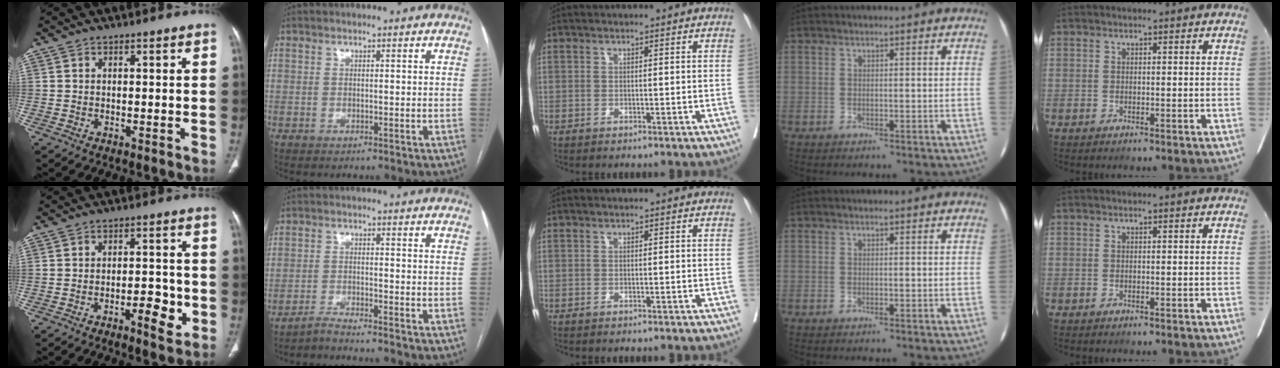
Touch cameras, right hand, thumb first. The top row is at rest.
{"thumb": {"total": 6.1, "force": [-2.1, 2.4, 5.1], "torque": [-0.064, 0.012, -0.029]}, "index": {"total": 3.5, "force": [-3.4, -0.6, 0.9], "torque": [-0.016, -0.010, -0.056]}}